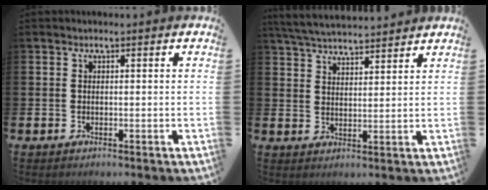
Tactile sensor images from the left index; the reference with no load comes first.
{"total": 4.9, "force": [4.9, 0.4, 0.6], "torque": [-0.036, -0.021, 0.089]}